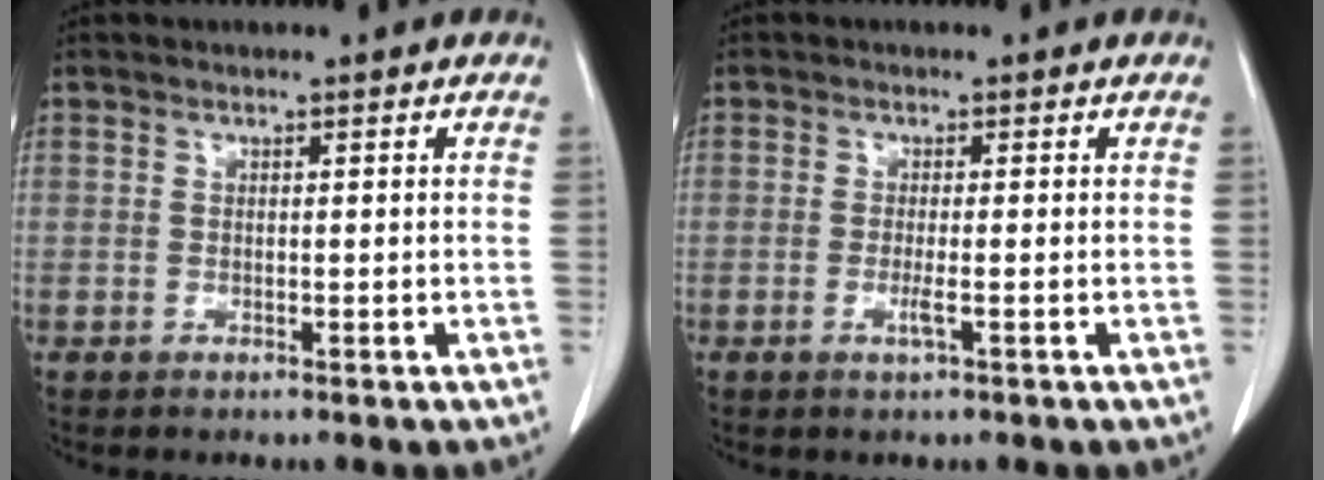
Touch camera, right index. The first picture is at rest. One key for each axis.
{"total": 1.7, "fx": -0.6, "fy": 0.0, "fz": 1.6, "tx": -0.034, "ty": -0.005, "tz": -0.012}